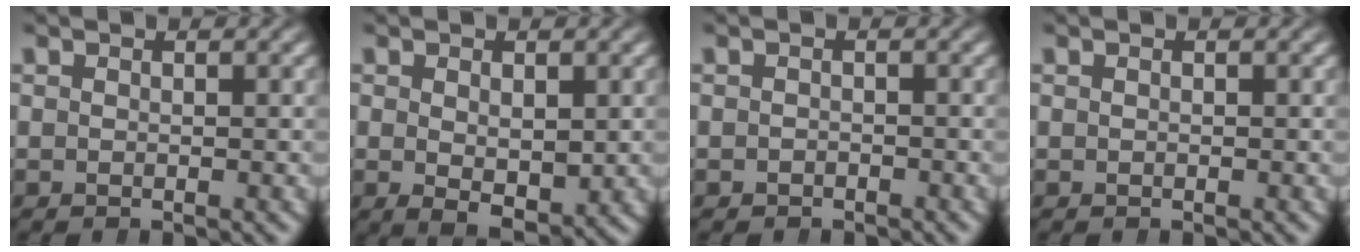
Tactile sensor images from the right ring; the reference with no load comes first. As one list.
[{"total": 3.4, "force": [-1.0, 1.4, 2.9], "torque": [-0.039, -0.027, 0.003]}, {"total": 0.7, "force": [-0.7, 0.0, -0.3], "torque": [0.011, -0.008, -0.006]}, {"total": 0.0}]